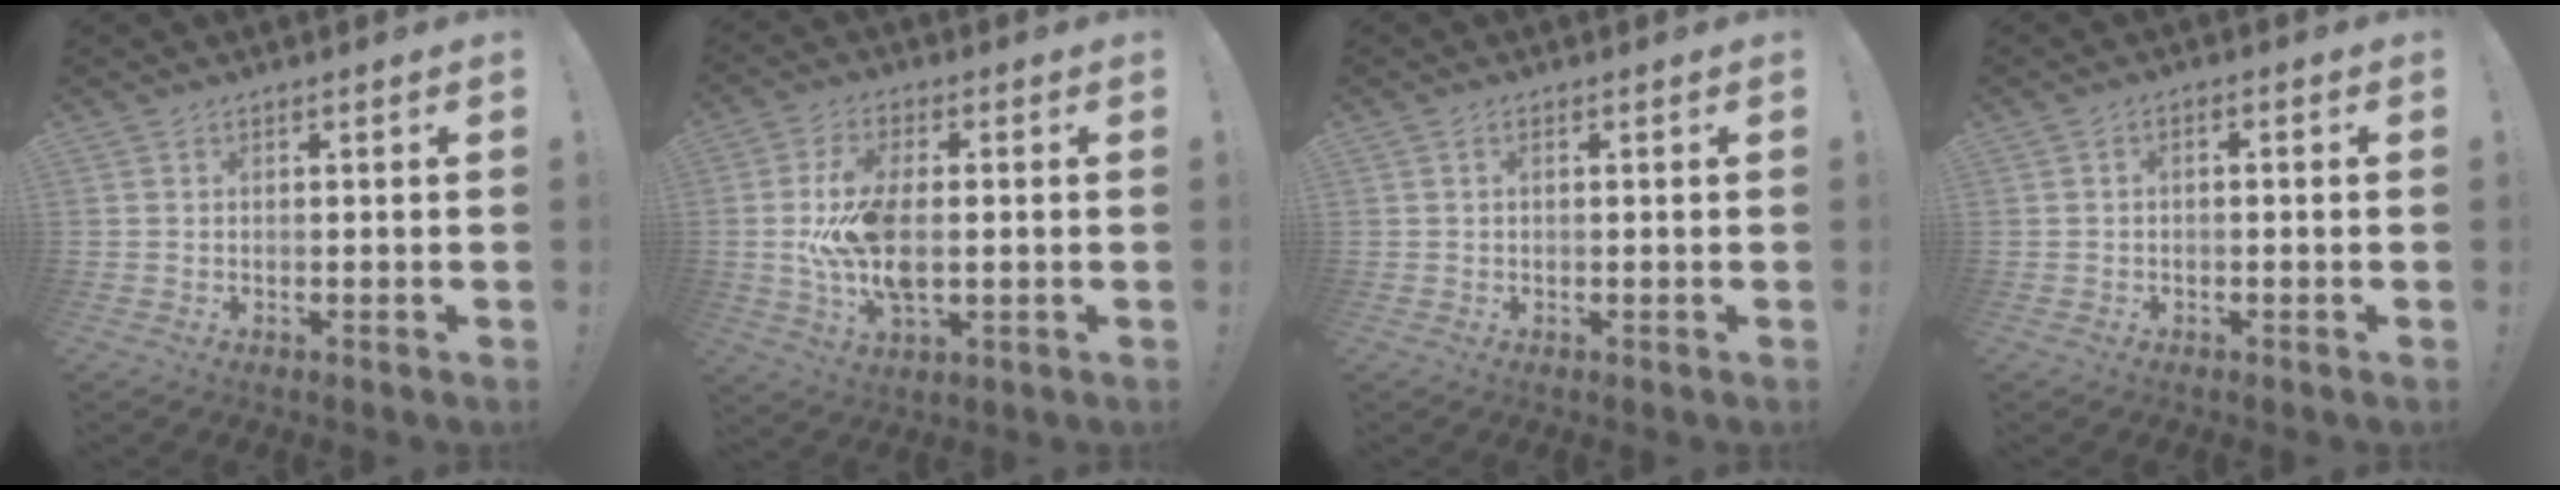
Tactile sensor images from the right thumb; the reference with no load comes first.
{"total": 14.2, "force": [-0.2, 7.8, 11.9], "torque": [-0.221, -0.004, -0.003]}
{"total": 1.0, "force": [0.3, 0.5, 0.8], "torque": [-0.022, 0.004, 0.006]}
{"total": 1.8, "force": [-1.3, 0.4, 1.1], "torque": [-0.015, 0.007, -0.023]}